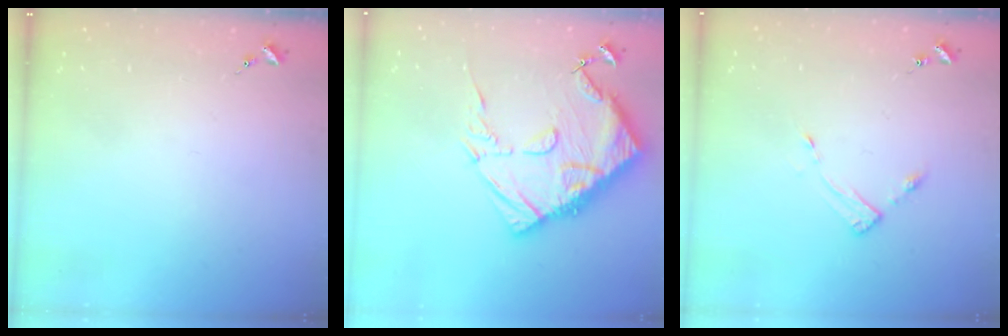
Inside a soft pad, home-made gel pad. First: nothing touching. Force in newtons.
{"total": 18.0, "press": 17.9, "slide": 1.9}
{"total": 3.4, "press": 3.4, "slide": 0.4}